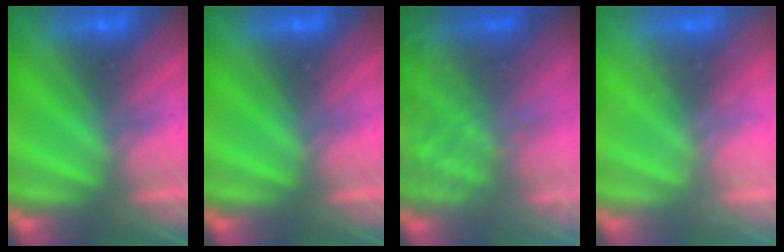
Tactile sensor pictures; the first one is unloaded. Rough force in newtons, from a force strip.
{"total": 0.0}
{"total": 7.2}
{"total": 2.1}